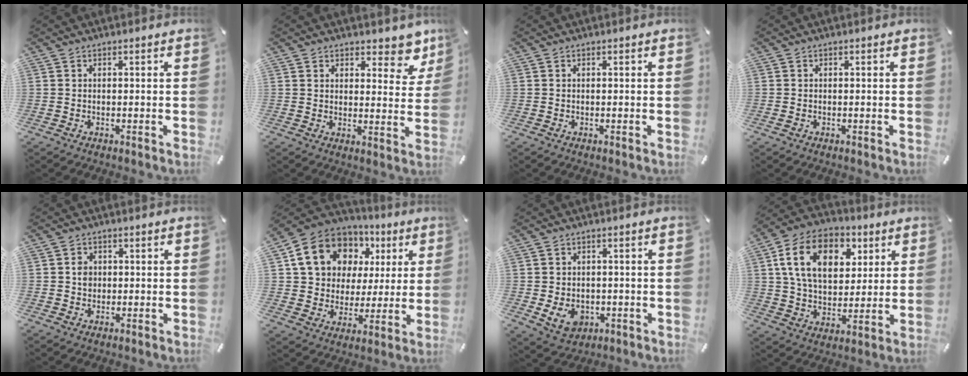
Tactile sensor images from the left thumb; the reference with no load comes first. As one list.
[{"total": 7.2, "force": [5.7, 3.7, 2.5], "torque": [-0.012, -0.041, 0.097]}, {"total": 0.0}, {"total": 0.5, "force": [-0.3, 0.3, 0.3], "torque": [-0.006, 0.000, -0.006]}, {"total": 2.8, "force": [0.1, 2.5, 1.2], "torque": [-0.017, 0.002, -0.001]}, {"total": 15.6, "force": [6.4, 12.8, 6.2], "torque": [-0.118, -0.016, 0.127]}, {"total": 6.2, "force": [-1.2, 5.1, 3.3], "torque": [-0.062, 0.002, -0.019]}, {"total": 16.6, "force": [6.0, 11.5, 10.3], "torque": [-0.177, -0.003, 0.109]}]